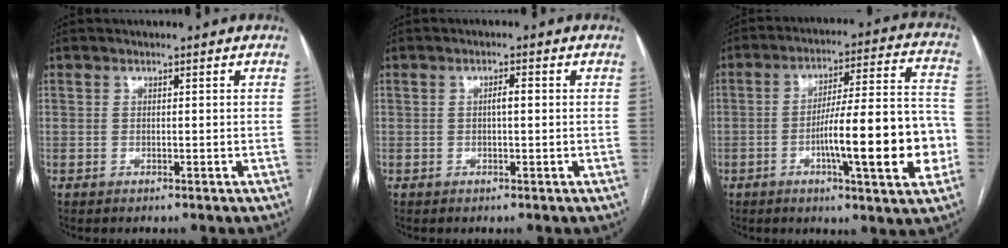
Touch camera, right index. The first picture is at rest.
{"total": 1.7, "force": [0.1, 0.4, 1.6], "torque": [-0.029, 0.004, 0.001]}
{"total": 18.0, "force": [-4.5, 1.8, 17.4], "torque": [-0.243, 0.016, -0.064]}